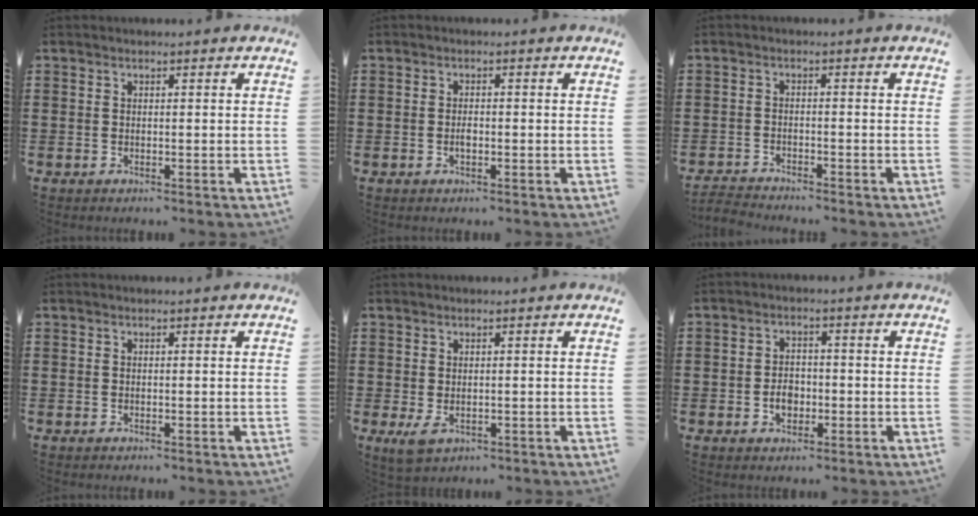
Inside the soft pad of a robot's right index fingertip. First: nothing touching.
{"total": 1.3, "force": [-0.4, 0.6, 1.1], "torque": [-0.022, -0.002, -0.006]}
{"total": 2.1, "force": [-2.1, 0.0, -0.2], "torque": [-0.001, 0.003, -0.046]}
{"total": 0.0}
{"total": 1.9, "force": [-0.6, 0.9, 1.6], "torque": [-0.043, -0.009, -0.013]}
{"total": 3.3, "force": [-1.0, 2.5, 2.0], "torque": [-0.033, 0.001, -0.022]}